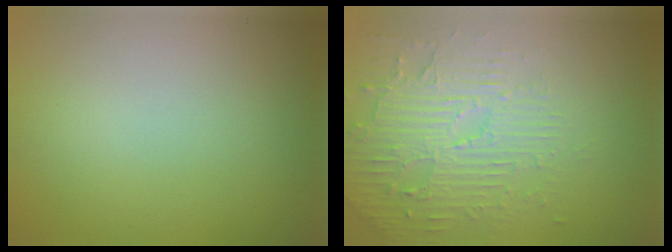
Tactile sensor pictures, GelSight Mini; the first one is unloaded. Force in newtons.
{"total": 4.5, "press": 3.7, "slide": 2.6}